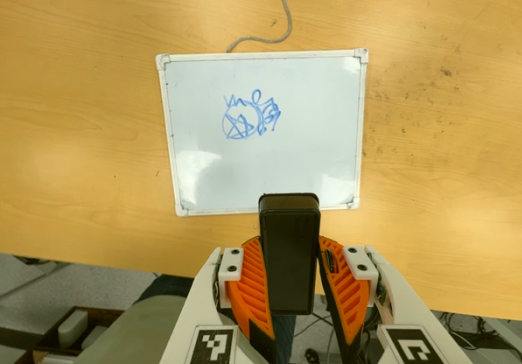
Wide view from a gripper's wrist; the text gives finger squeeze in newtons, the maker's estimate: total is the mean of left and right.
{"total": 9.1, "left": 8.0, "right": 10.1}